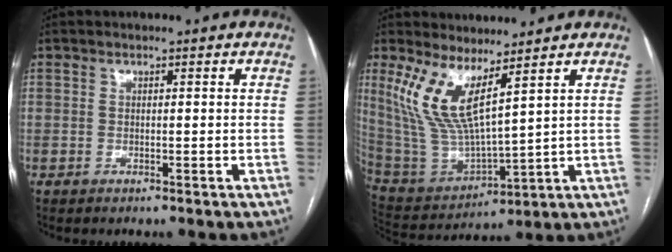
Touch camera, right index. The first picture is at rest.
{"total": 11.1, "force": [6.1, 1.9, 9.1], "torque": [-0.214, -0.010, 0.137]}